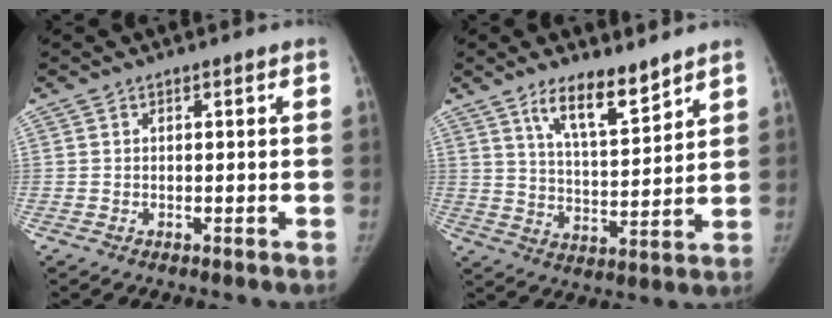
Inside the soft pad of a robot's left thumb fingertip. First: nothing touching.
{"total": 9.9, "force": [7.1, 2.9, 6.3], "torque": [-0.093, -0.053, 0.132]}